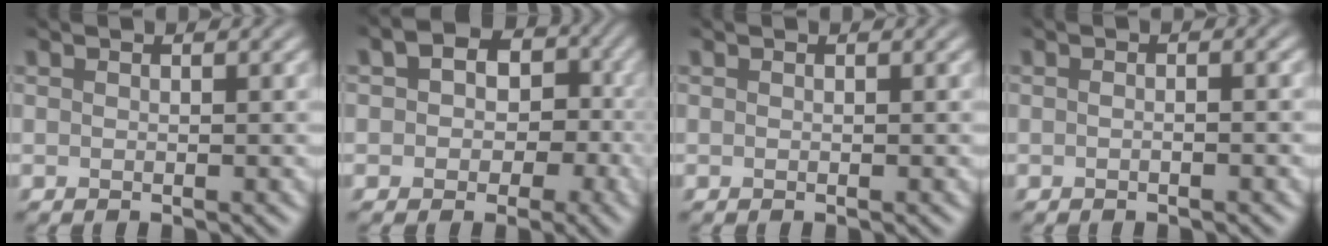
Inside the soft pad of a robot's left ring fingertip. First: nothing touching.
{"total": 6.1, "force": [1.0, 4.7, 3.7], "torque": [-0.023, 0.005, 0.009]}
{"total": 0.0}
{"total": 1.1, "force": [-0.2, 0.3, 1.0], "torque": [-0.015, -0.004, -0.008]}